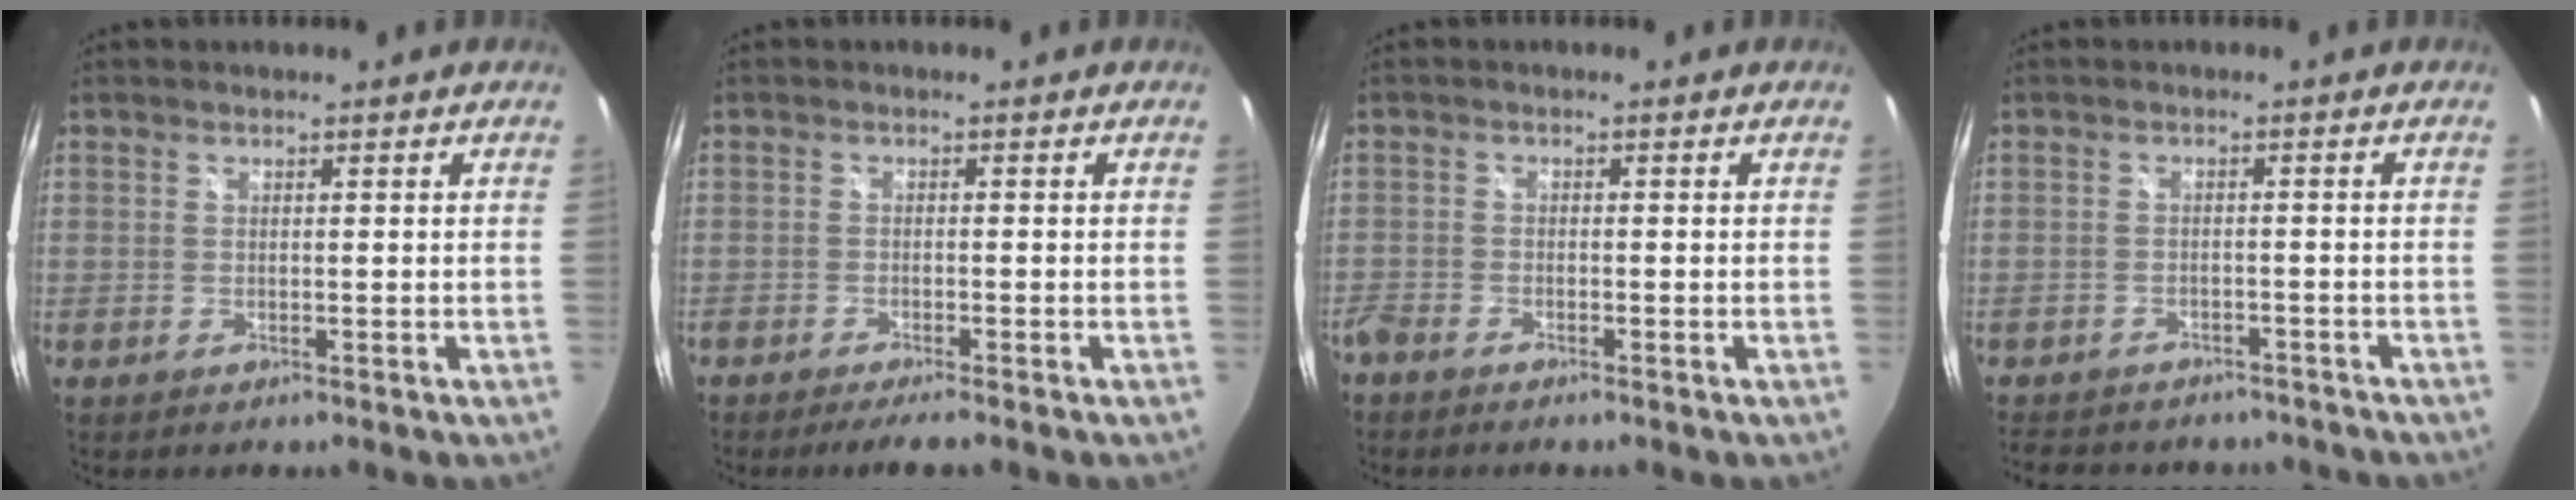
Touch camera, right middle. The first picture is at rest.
{"total": 3.4, "force": [-2.9, -0.2, 1.8], "torque": [-0.040, -0.012, -0.050]}
{"total": 2.8, "force": [-2.5, 0.8, 0.9], "torque": [-0.033, -0.008, -0.053]}
{"total": 11.9, "force": [-9.9, 5.0, 4.5], "torque": [-0.101, -0.009, -0.132]}